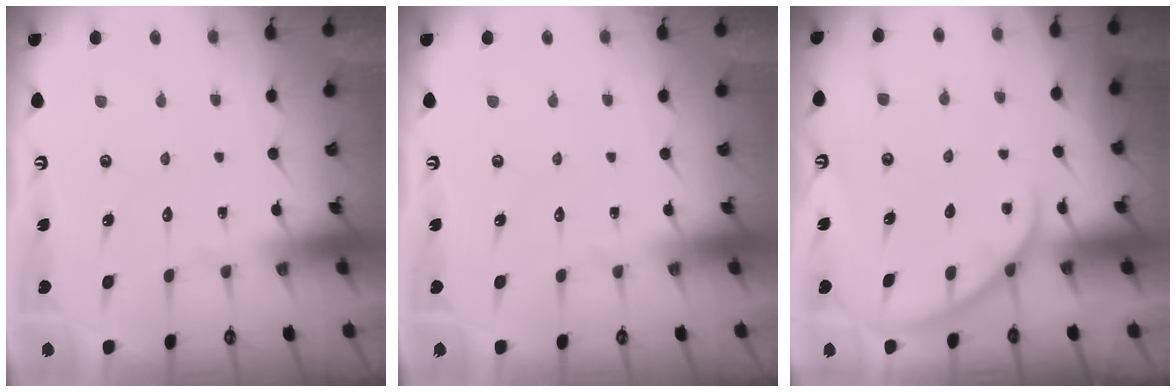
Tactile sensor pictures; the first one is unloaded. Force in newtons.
{"total": 0.0}
{"total": 1.8, "press": 1.8, "slide": 0.2}